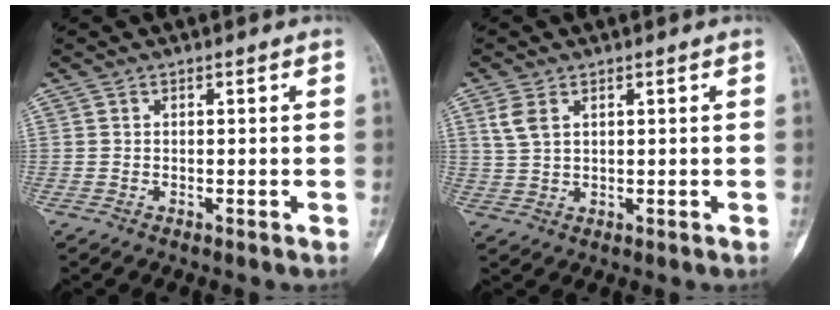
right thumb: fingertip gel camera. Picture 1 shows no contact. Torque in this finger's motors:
{"motor_torque": [0.05, -0.04, 0.59, 0.19, 0.14]}